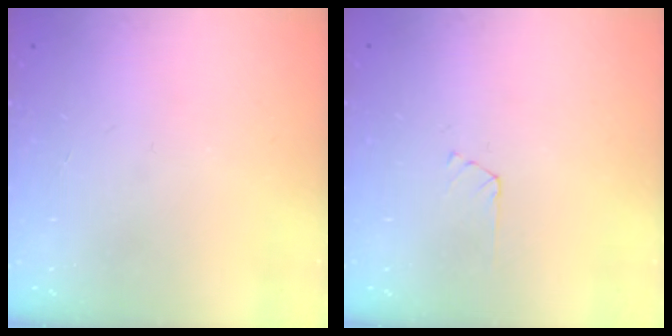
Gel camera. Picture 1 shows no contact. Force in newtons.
{"total": 1.7, "press": 1.7, "slide": 0.3}